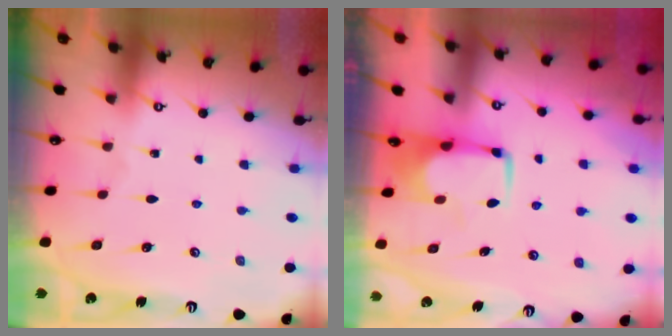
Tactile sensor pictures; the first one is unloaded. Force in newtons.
{"total": 0.6, "press": 0.6, "slide": 0.2}